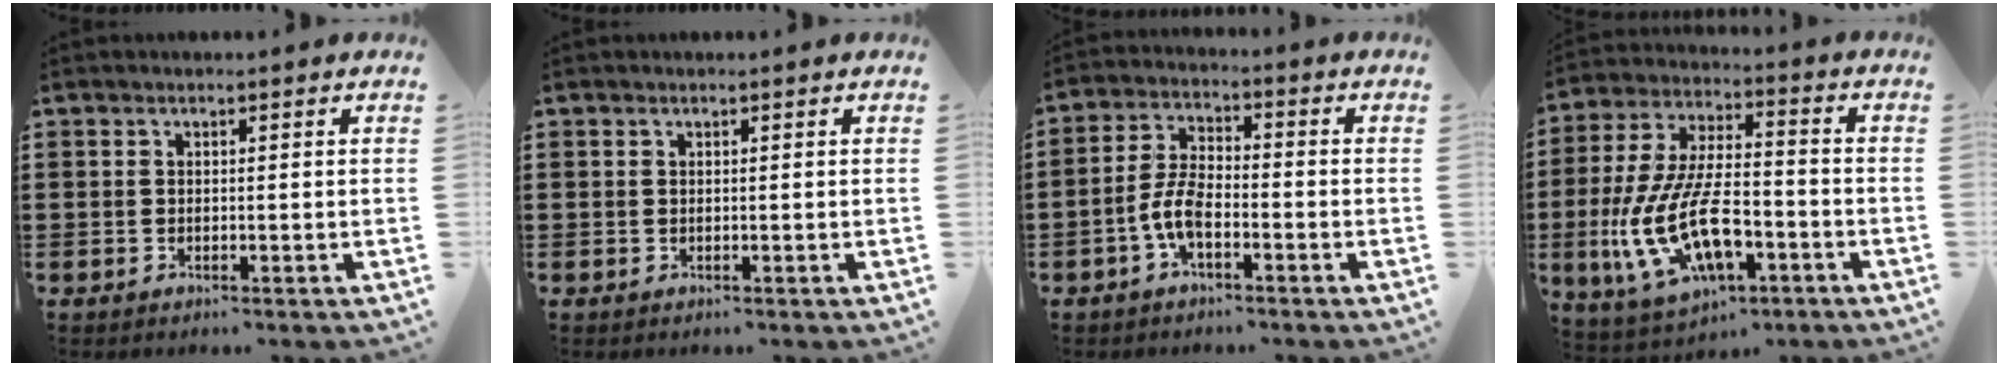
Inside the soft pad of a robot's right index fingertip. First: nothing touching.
{"total": 0.0}
{"total": 6.1, "force": [-2.6, 2.5, 4.9], "torque": [-0.125, -0.003, -0.057]}
{"total": 14.5, "force": [-5.0, 6.6, 12.0], "torque": [-0.273, -0.002, -0.096]}